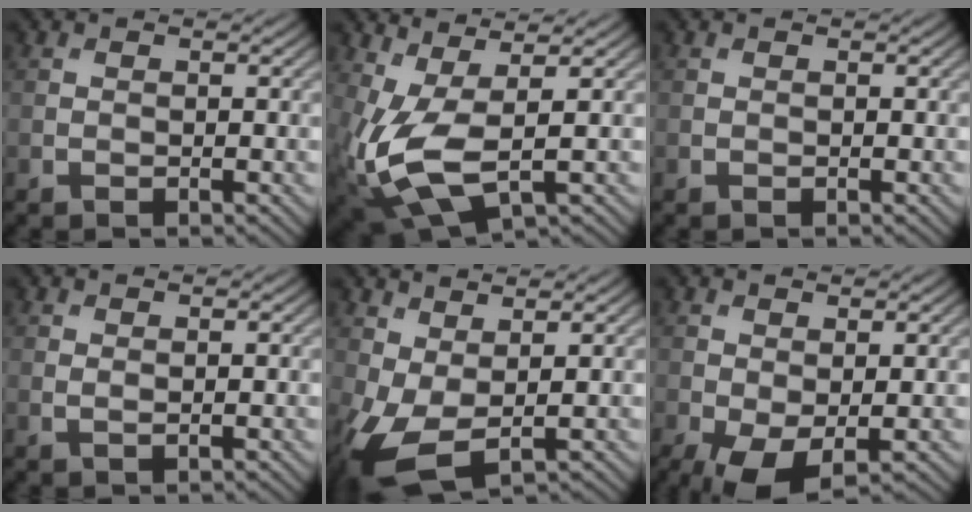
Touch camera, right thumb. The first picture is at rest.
{"total": 8.2, "force": [-0.3, 3.5, 7.4], "torque": [-0.180, -0.005, -0.004]}
{"total": 0.0}
{"total": 0.7, "force": [0.5, 0.1, 0.6], "torque": [-0.013, 0.002, 0.010]}
{"total": 6.5, "force": [-0.8, 3.0, 5.7], "torque": [-0.148, -0.005, -0.015]}
{"total": 4.9, "force": [-1.4, 2.2, 4.1], "torque": [-0.100, -0.014, -0.022]}